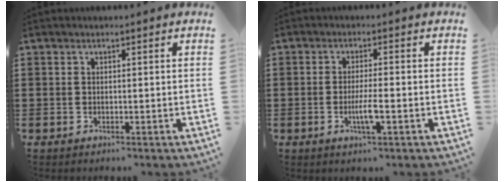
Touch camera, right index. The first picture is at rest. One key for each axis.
{"total": 3.8, "fx": -1.4, "fy": 0.4, "fz": 3.5, "tx": -0.068, "ty": -0.005, "tz": -0.027}